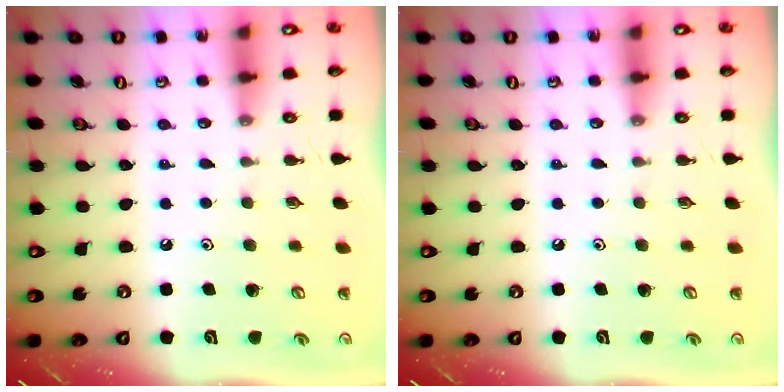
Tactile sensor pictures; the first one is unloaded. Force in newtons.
{"total": 0.0}